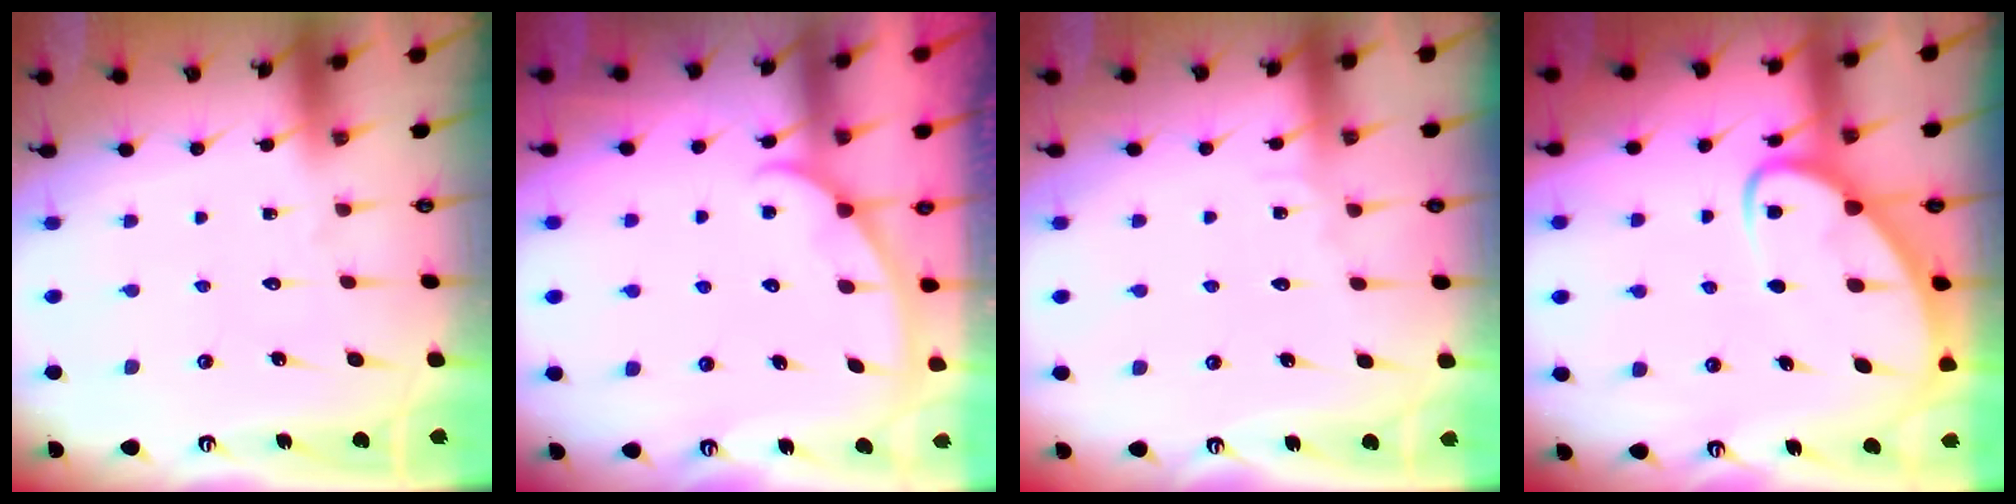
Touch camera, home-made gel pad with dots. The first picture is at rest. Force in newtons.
{"total": 1.9, "press": 1.9, "slide": 0.2}
{"total": 3.9, "press": 3.8, "slide": 0.4}
{"total": 5.5, "press": 5.5, "slide": 0.5}